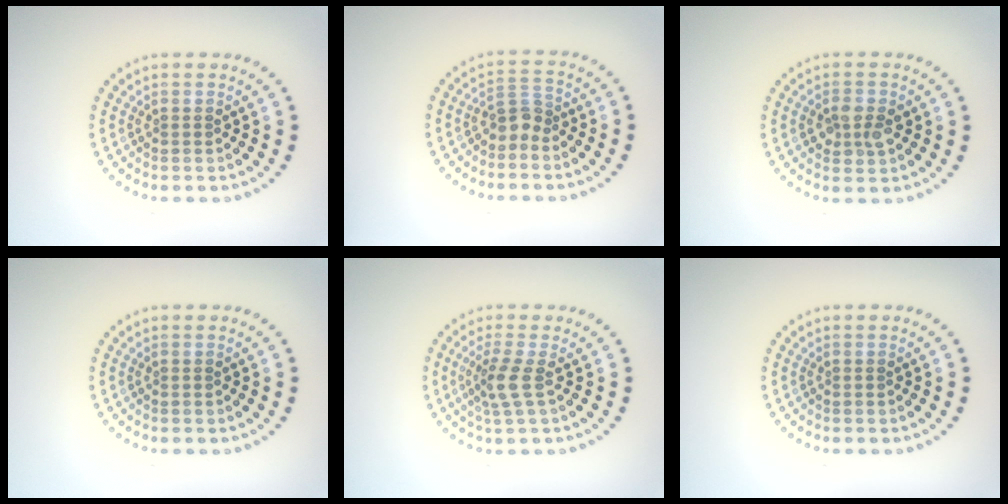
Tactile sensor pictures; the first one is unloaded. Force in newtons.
{"total": 2.1, "press": 1.6, "slide": 1.4}
{"total": 2.4, "press": 2.4, "slide": 0.1}
{"total": 0.0}
{"total": 2.3, "press": 1.7, "slide": 1.5}
{"total": 0.0}